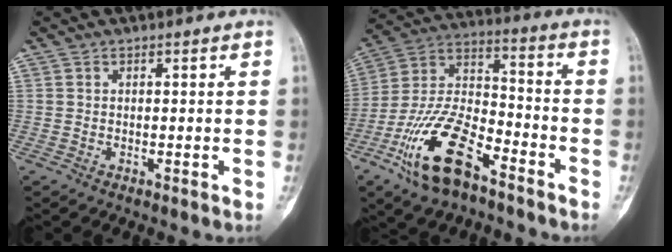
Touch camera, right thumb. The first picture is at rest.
{"total": 18.3, "force": [-10.3, 8.1, 12.9], "torque": [-0.248, 0.065, -0.194]}